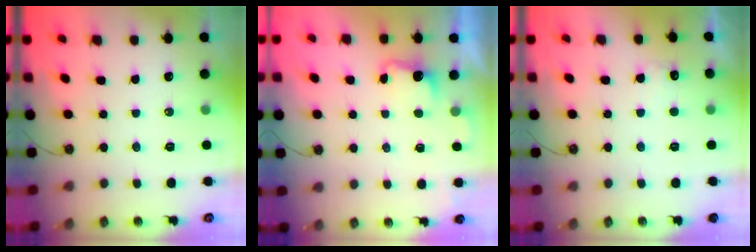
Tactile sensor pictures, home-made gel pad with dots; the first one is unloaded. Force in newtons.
{"total": 2.2, "press": 2.0, "slide": 0.9}
{"total": 5.8, "press": 5.7, "slide": 1.2}